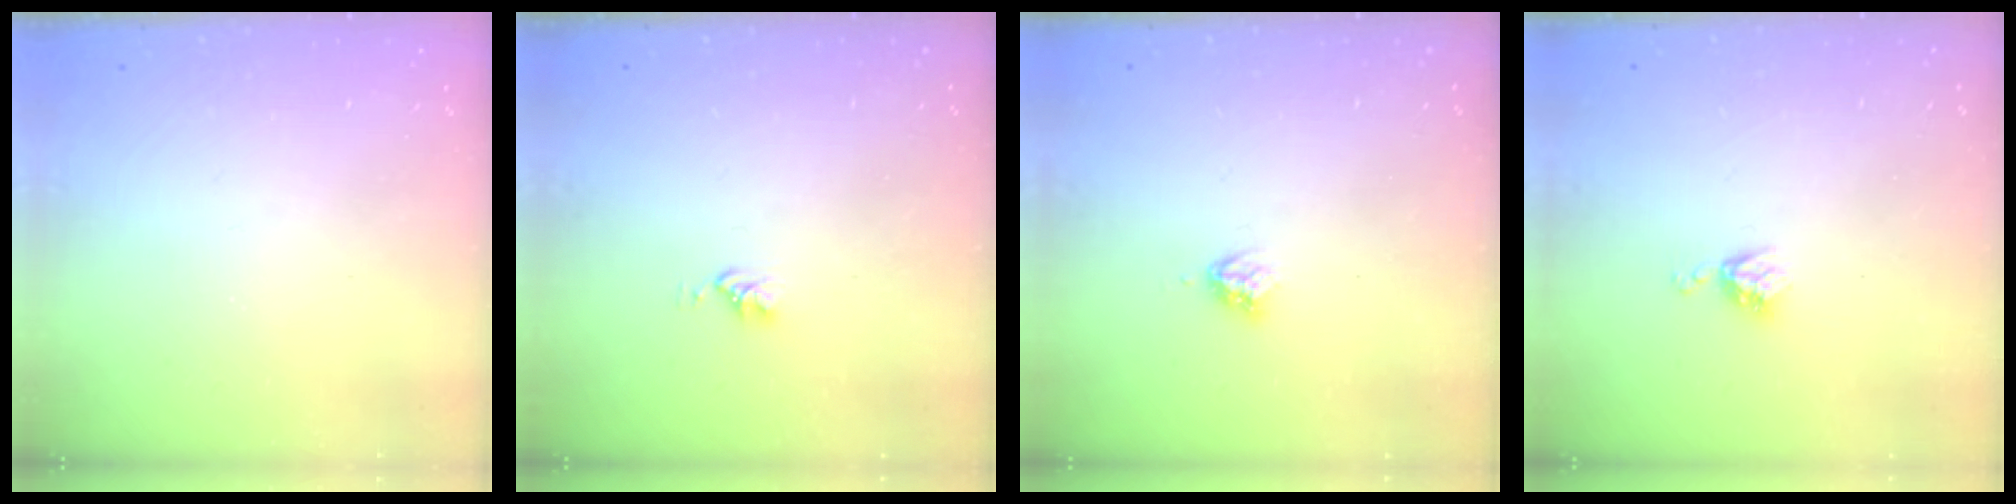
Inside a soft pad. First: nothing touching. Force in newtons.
{"total": 3.0, "press": 3.0, "slide": 0.4}
{"total": 3.3, "press": 3.3, "slide": 0.4}
{"total": 4.5, "press": 4.4, "slide": 0.7}